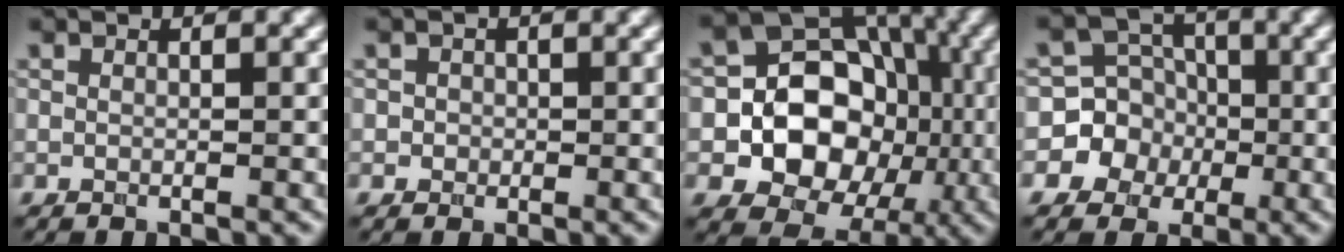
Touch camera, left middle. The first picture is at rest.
{"total": 1.0, "force": [0.0, 0.9, 0.2], "torque": [0.008, -0.004, -0.003]}
{"total": 11.2, "force": [-1.7, 9.3, 6.0], "torque": [-0.062, 0.001, -0.051]}
{"total": 6.3, "force": [-1.8, 6.0, 0.8], "torque": [0.001, 0.015, -0.050]}